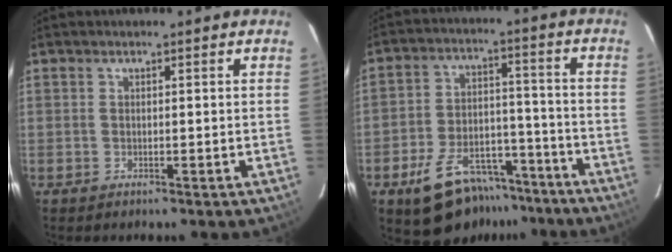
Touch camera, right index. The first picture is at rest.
{"total": 14.7, "force": [-10.1, 7.9, 7.1], "torque": [-0.144, 0.022, -0.139]}